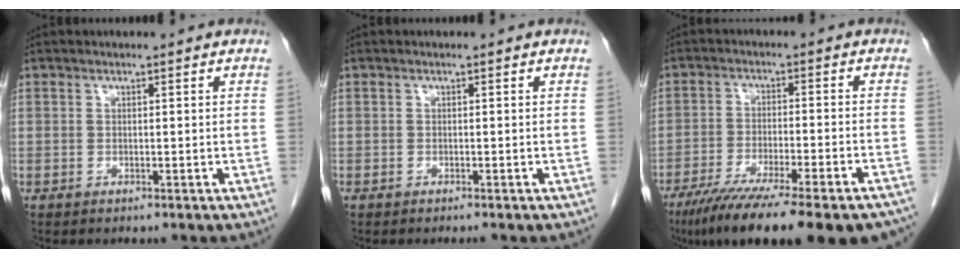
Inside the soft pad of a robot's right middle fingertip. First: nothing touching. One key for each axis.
{"total": 0.6, "fx": -0.5, "fy": 0.0, "fz": 0.3, "tx": -0.006, "ty": -0.001, "tz": -0.009}
{"total": 23.3, "fx": -18.7, "fy": 3.1, "fz": 13.6, "tx": -0.158, "ty": -0.038, "tz": -0.262}